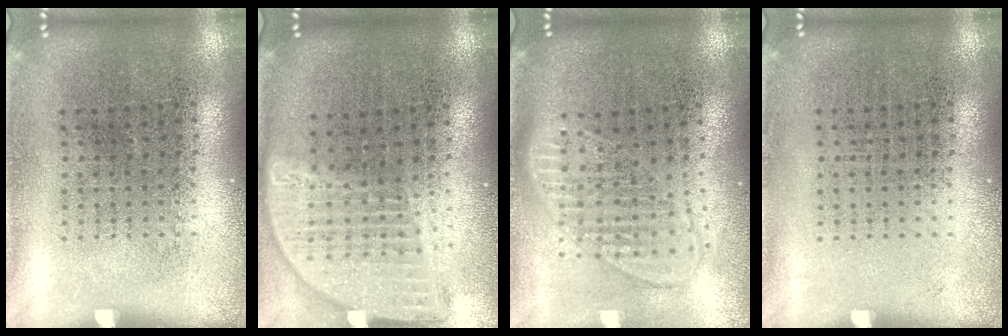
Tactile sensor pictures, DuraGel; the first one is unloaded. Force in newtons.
{"total": 1.9, "press": 1.6, "slide": 1.1}
{"total": 1.8, "press": 1.5, "slide": 1.1}
{"total": 0.0}